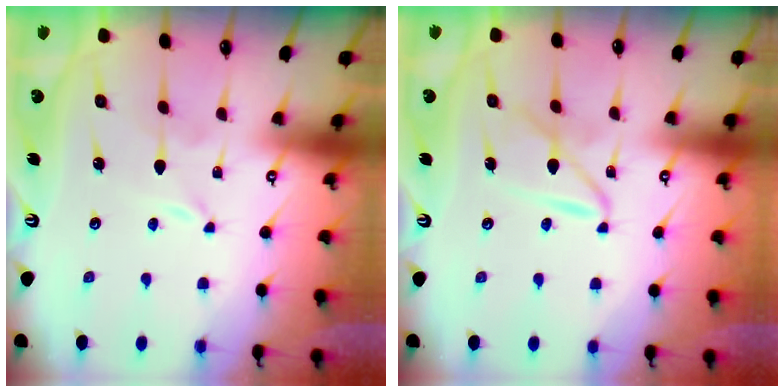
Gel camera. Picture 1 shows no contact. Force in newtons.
{"total": 7.7, "press": 7.7, "slide": 0.7}